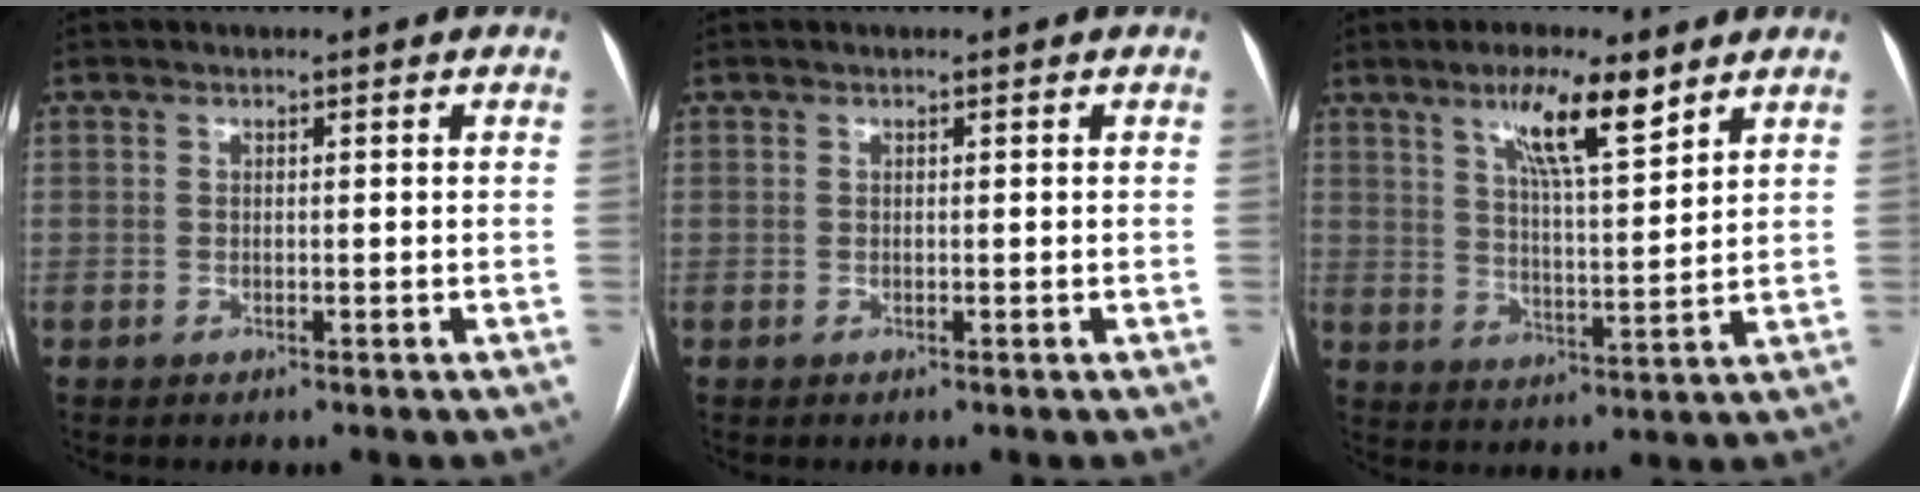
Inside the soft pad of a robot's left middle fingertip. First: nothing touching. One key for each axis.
{"total": 0.0}
{"total": 9.4, "fx": 6.0, "fy": 1.2, "fz": 7.1, "tx": -0.125, "ty": 0.001, "tz": 0.103}